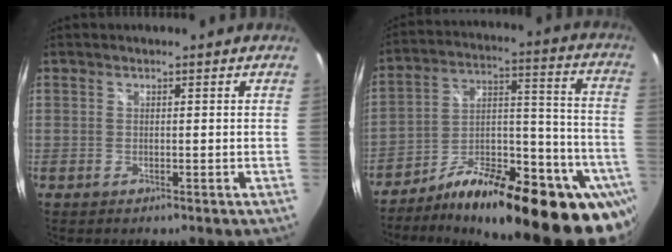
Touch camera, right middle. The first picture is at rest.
{"total": 29.6, "force": [-20.9, 9.6, 18.6], "torque": [-0.225, 0.018, -0.301]}